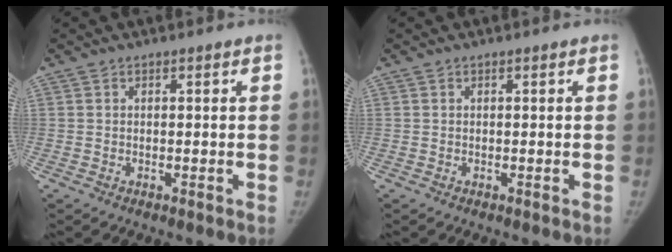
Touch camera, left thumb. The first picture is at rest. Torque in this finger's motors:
{"motor_torque": [0.13, -0.02, 0.12, -0.38, 0.02]}